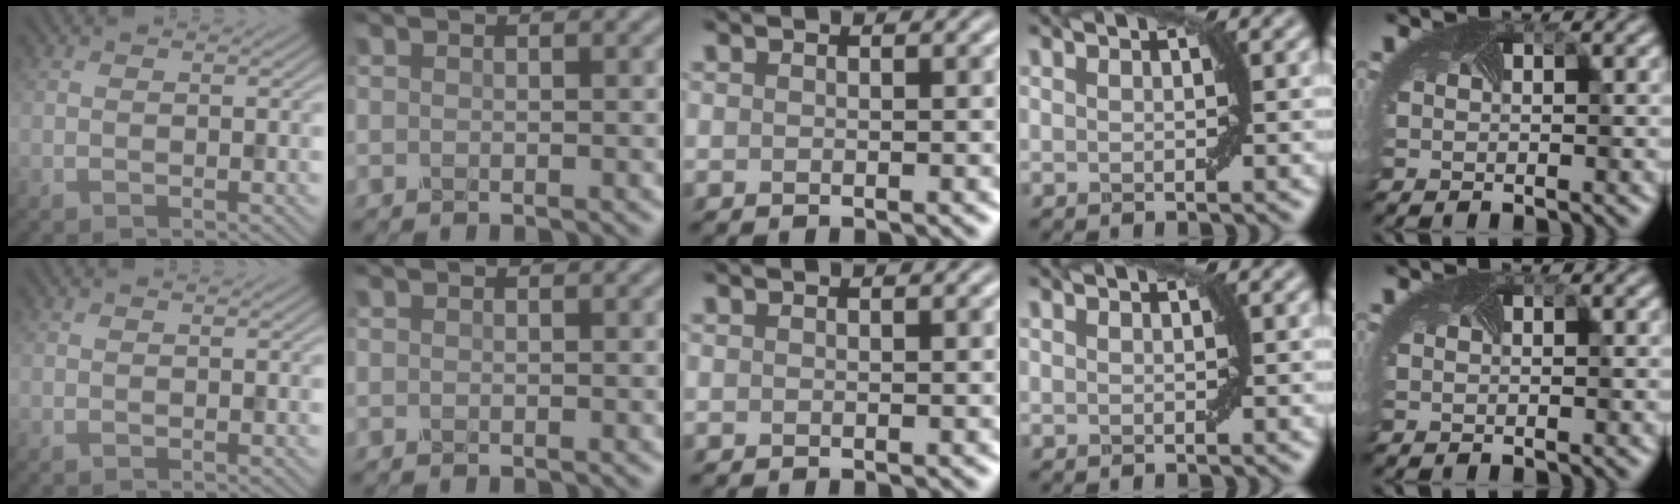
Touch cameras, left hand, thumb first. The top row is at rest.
{}